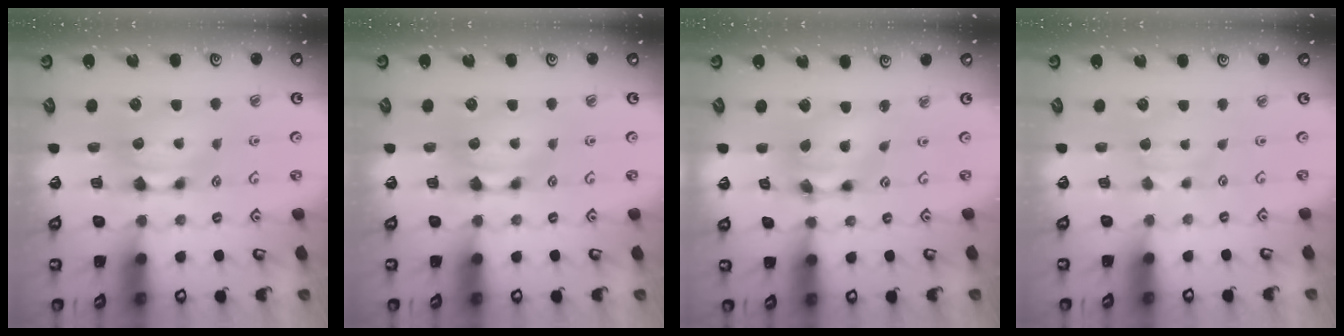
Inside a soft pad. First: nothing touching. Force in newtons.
{"total": 0.0}
{"total": 5.9, "press": 5.5, "slide": 2.1}
{"total": 2.7, "press": 2.6, "slide": 0.4}